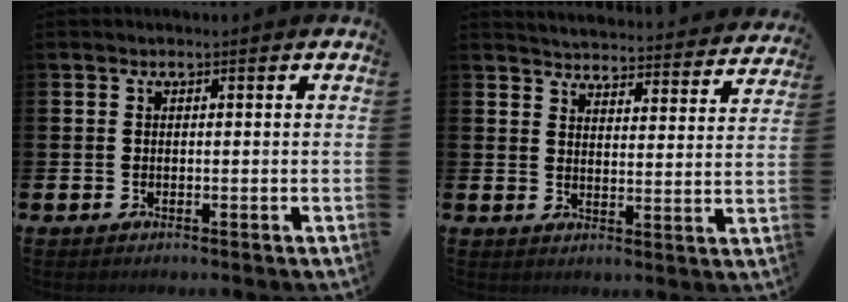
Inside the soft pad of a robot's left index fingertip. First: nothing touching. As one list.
[{"total": 4.6, "force": [4.6, 0.3, 0.3], "torque": [-0.019, -0.042, 0.078]}]